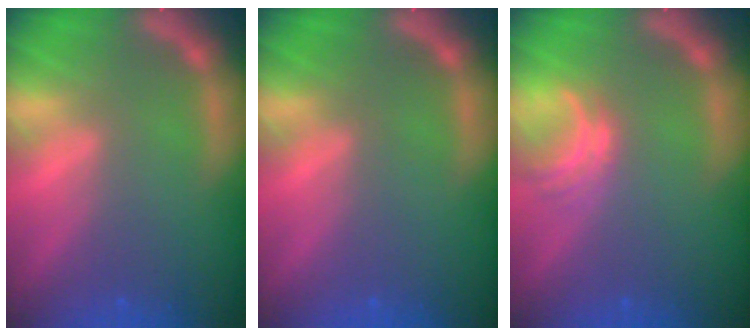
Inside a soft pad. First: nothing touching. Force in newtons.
{"total": 0.0}
{"total": 2.5}